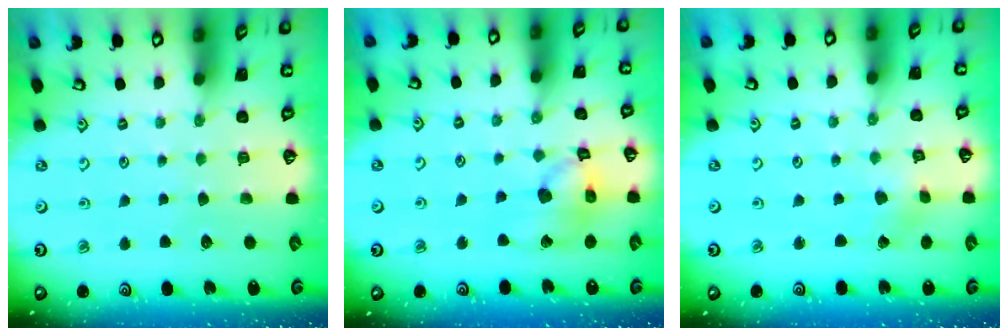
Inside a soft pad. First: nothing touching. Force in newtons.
{"total": 13.4, "press": 13.3, "slide": 1.9}
{"total": 0.6, "press": 0.5, "slide": 0.2}